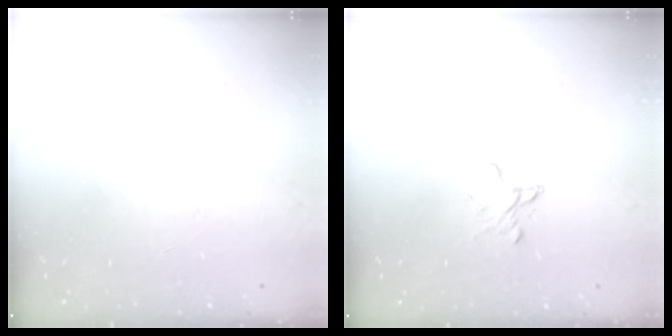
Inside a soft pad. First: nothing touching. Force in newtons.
{"total": 5.1, "press": 5.1, "slide": 0.5}